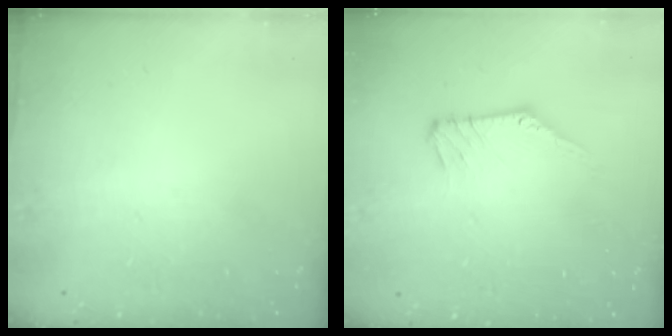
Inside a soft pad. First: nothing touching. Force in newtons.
{"total": 3.5, "press": 3.5, "slide": 0.1}